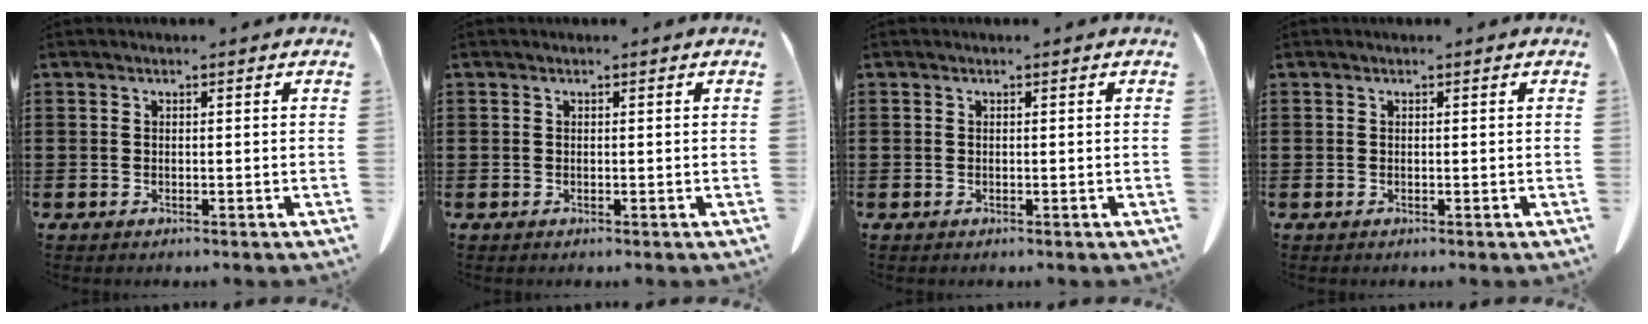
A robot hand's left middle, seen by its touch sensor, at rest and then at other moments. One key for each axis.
{"total": 0.0}
{"total": 0.0}
{"total": 0.0}